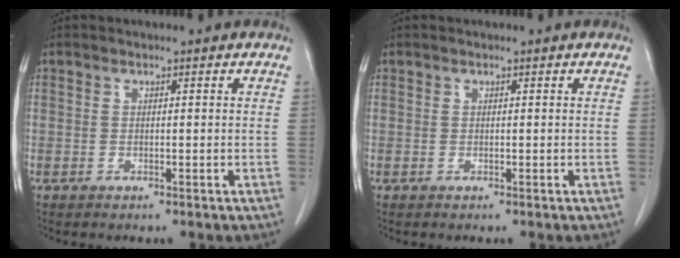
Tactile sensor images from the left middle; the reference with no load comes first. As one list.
[{"total": 0.0}]